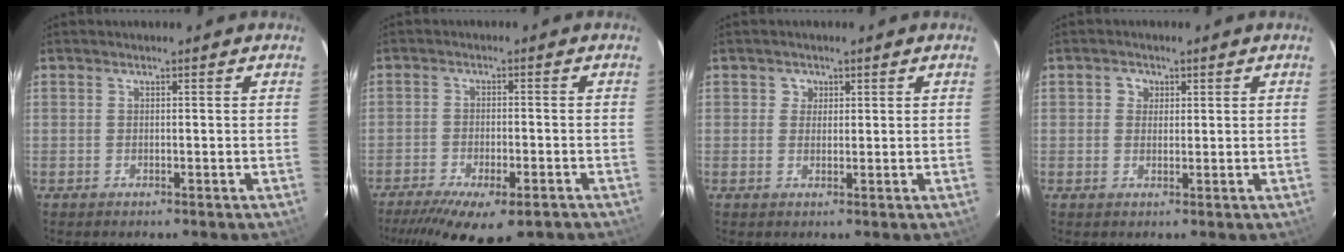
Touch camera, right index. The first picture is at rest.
{"total": 14.4, "force": [-10.5, 4.5, 8.8], "torque": [-0.179, -0.046, -0.159]}
{"total": 2.0, "force": [0.6, 1.9, 0.1], "torque": [0.008, 0.010, 0.007]}
{"total": 2.3, "force": [0.6, 2.2, 0.4], "torque": [-0.004, 0.009, 0.007]}